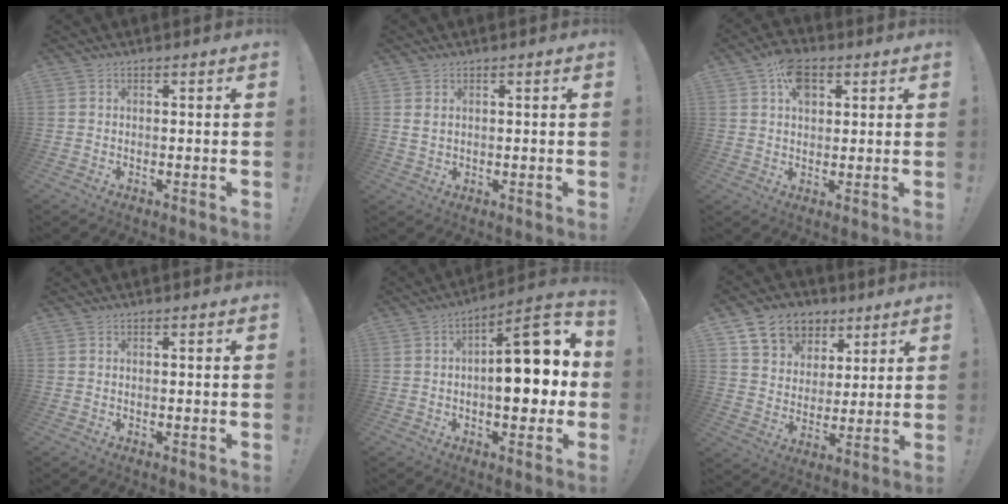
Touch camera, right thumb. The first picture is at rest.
{"total": 2.2, "force": [1.0, 1.3, 1.4], "torque": [-0.021, 0.000, 0.018]}
{"total": 8.9, "force": [3.7, 5.7, 5.7], "torque": [-0.088, 0.000, 0.070]}
{"total": 0.0}
{"total": 17.5, "force": [0.5, 8.4, 15.4], "torque": [-0.198, 0.006, 0.004]}
{"total": 13.9, "force": [7.8, 10.4, 5.0], "torque": [-0.071, -0.040, 0.153]}